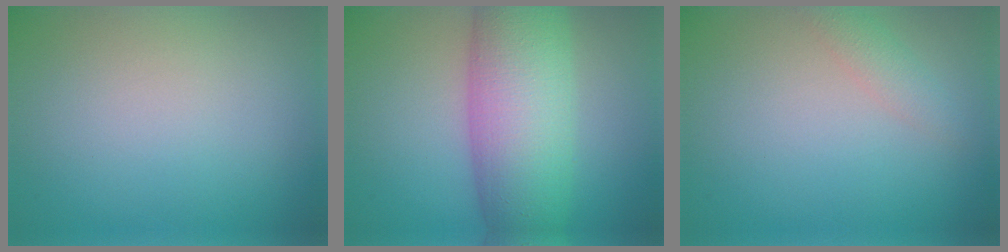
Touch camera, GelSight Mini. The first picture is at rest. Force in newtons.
{"total": 9.6, "press": 9.6, "slide": 0.1}
{"total": 1.5, "press": 1.5, "slide": 0.0}